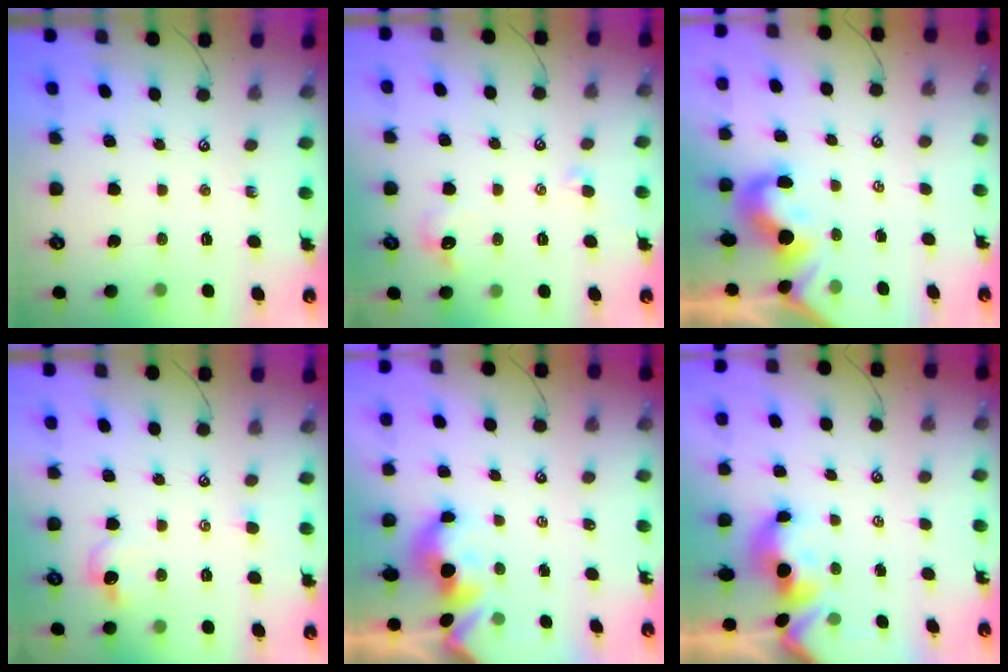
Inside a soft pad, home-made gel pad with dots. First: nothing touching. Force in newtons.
{"total": 2.2, "press": 2.0, "slide": 0.8}
{"total": 1.7, "press": 1.5, "slide": 0.8}
{"total": 1.5, "press": 1.4, "slide": 0.6}
{"total": 1.9, "press": 1.9, "slide": 0.2}
{"total": 1.6, "press": 1.5, "slide": 0.7}